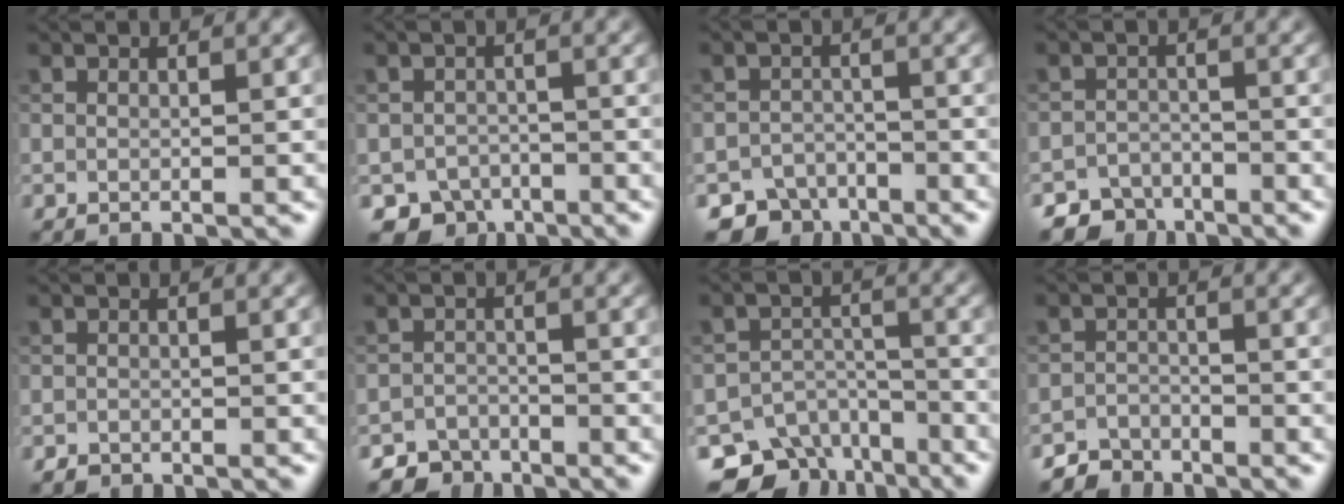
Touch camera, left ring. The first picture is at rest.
{"total": 3.5, "force": [-2.5, 2.3, 0.6], "torque": [0.002, -0.007, -0.045]}
{"total": 4.2, "force": [-3.5, 2.4, 0.3], "torque": [0.014, -0.007, -0.053]}
{"total": 4.5, "force": [-3.9, 2.3, 0.2], "torque": [0.016, -0.003, -0.059]}
{"total": 0.7, "force": [-0.6, 0.4, 0.0], "torque": [0.002, -0.004, -0.012]}
{"total": 3.7, "force": [-3.2, 1.8, 0.0], "torque": [0.016, -0.001, -0.052]}
{"total": 8.5, "force": [-6.6, 5.1, 2.0], "torque": [-0.001, 0.001, -0.093]}
{"total": 2.6, "force": [-2.4, 1.0, -0.1], "torque": [0.008, 0.000, -0.047]}